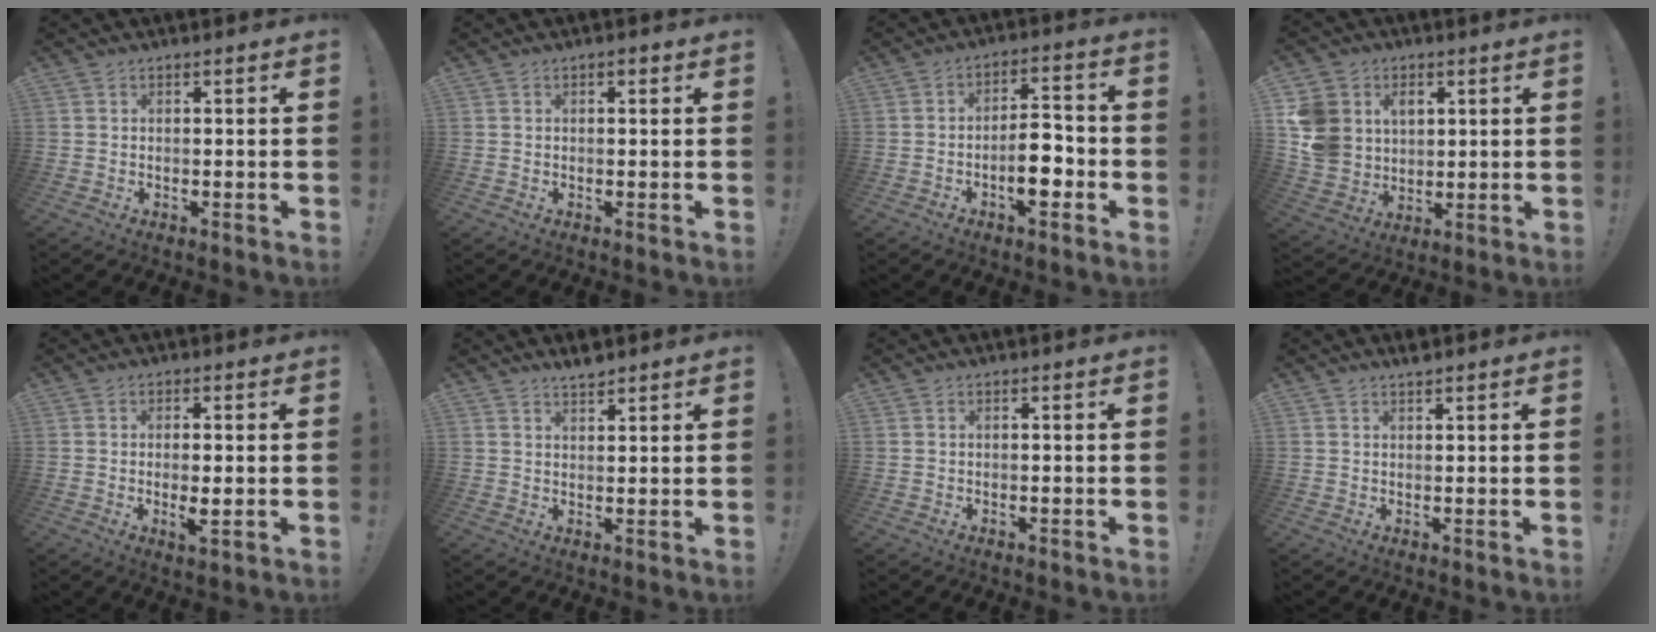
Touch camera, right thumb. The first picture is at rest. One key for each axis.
{"total": 1.0, "fx": 0.3, "fy": 0.7, "fz": 0.7, "tx": -0.007, "ty": 0.000, "tz": 0.003}
{"total": 10.3, "fx": -3.6, "fy": 4.2, "fz": 8.7, "tx": -0.147, "ty": 0.017, "tz": -0.063}
{"total": 12.3, "fx": 4.2, "fy": 10.7, "fz": 4.4, "tx": -0.090, "ty": -0.027, "tz": 0.086}
{"total": 4.0, "fx": -0.6, "fy": 0.9, "fz": 3.9, "tx": -0.064, "ty": -0.004, "tz": -0.006}
{"total": 3.0, "fx": 2.8, "fy": 0.4, "fz": 1.1, "tx": -0.015, "ty": -0.018, "tz": 0.049}
{"total": 0.0}
{"total": 1.5, "fx": 1.4, "fy": -0.1, "fz": 0.6, "tx": -0.009, "ty": -0.005, "tz": 0.025}